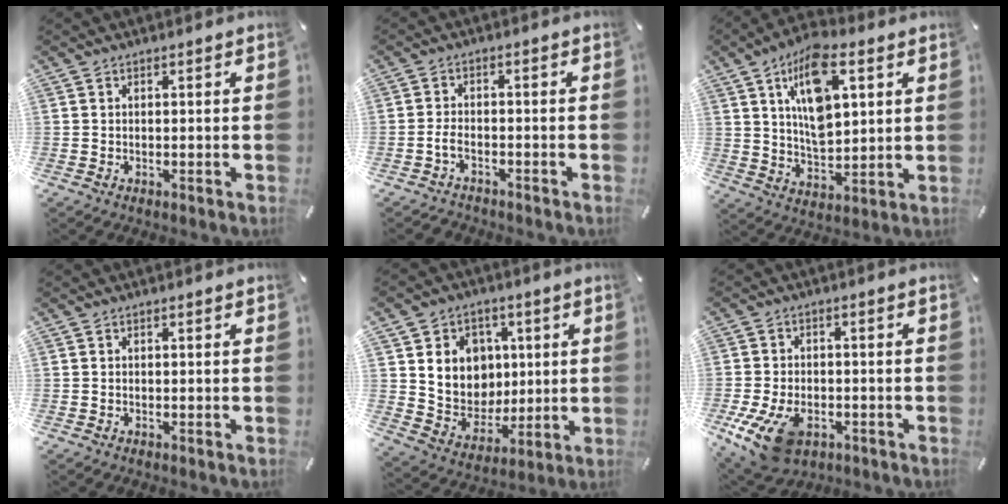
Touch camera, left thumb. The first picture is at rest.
{"total": 3.1, "force": [-2.0, 1.6, 1.8], "torque": [-0.047, 0.006, -0.041]}
{"total": 15.0, "force": [6.3, 8.0, 11.0], "torque": [-0.195, -0.012, 0.109]}
{"total": 0.0}
{"total": 11.0, "force": [2.8, 10.4, 2.3], "torque": [-0.039, -0.027, 0.063]}
{"total": 11.4, "force": [-5.2, 7.5, 7.0], "torque": [-0.143, 0.017, -0.090]}